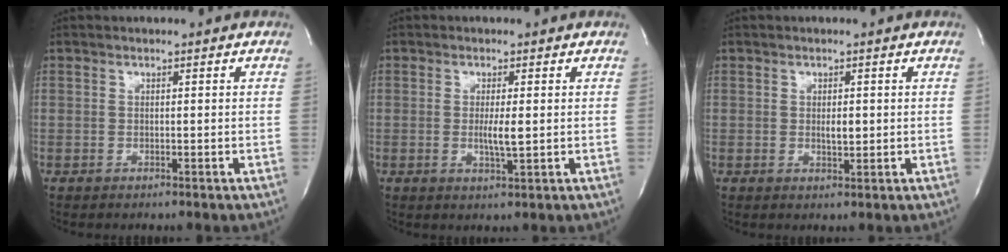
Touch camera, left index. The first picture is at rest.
{"total": 2.9, "force": [-0.1, 0.2, 2.9], "torque": [-0.055, -0.007, -0.001]}
{"total": 1.7, "force": [0.2, 0.7, 1.5], "torque": [-0.025, -0.003, 0.004]}